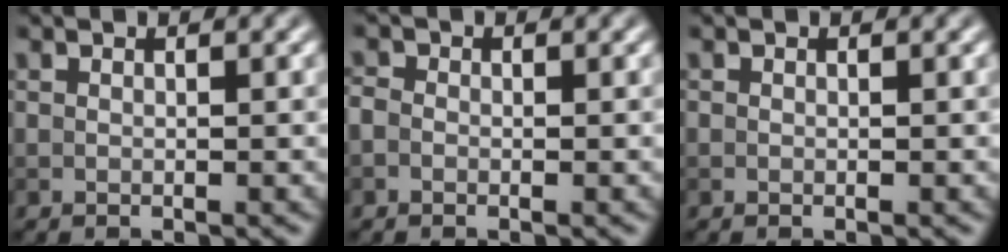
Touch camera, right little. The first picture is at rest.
{"total": 1.0, "force": [-0.5, 0.8, 0.4], "torque": [-0.006, 0.000, -0.013]}
{"total": 0.0}